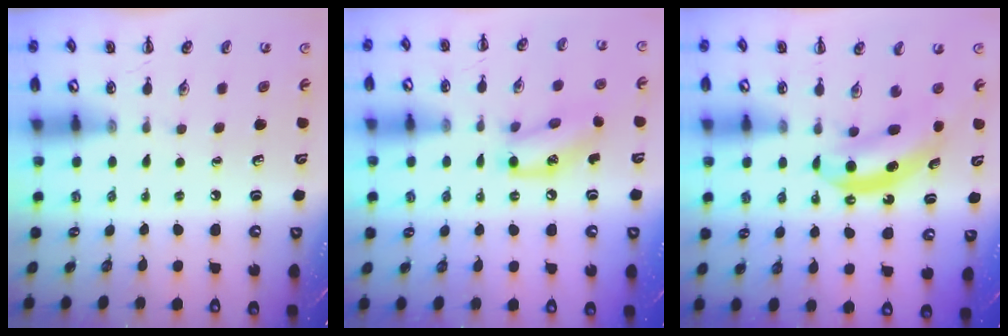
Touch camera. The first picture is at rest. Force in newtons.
{"total": 12.5, "press": 12.4, "slide": 2.0}
{"total": 6.7, "press": 6.6, "slide": 1.0}